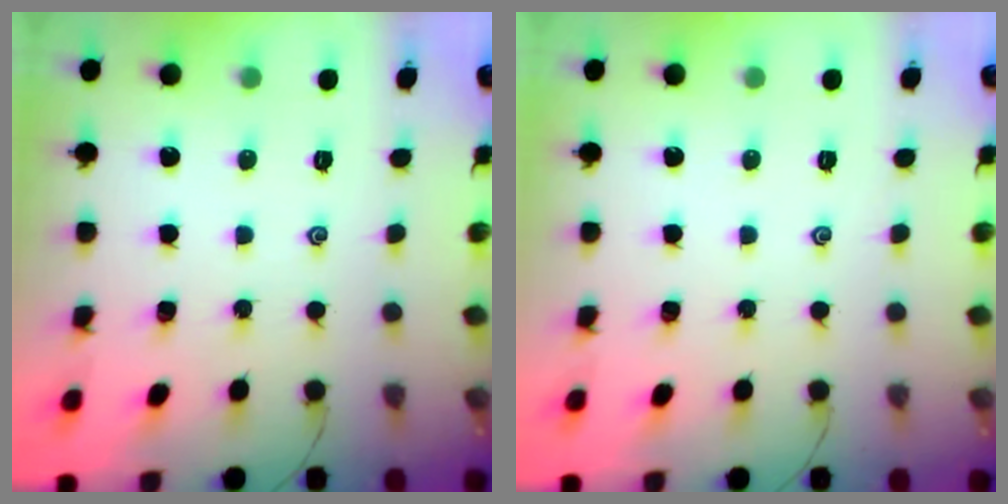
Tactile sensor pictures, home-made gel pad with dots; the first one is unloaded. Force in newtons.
{"total": 0.0}